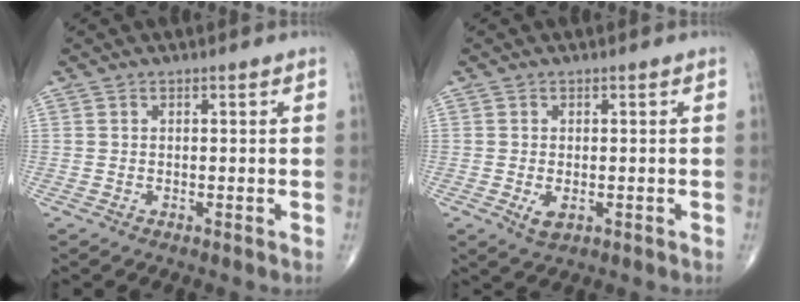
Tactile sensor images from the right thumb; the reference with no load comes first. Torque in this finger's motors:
{"motor_torque": [-0.41, -0.07, 0.18, 0.18, 0.04]}